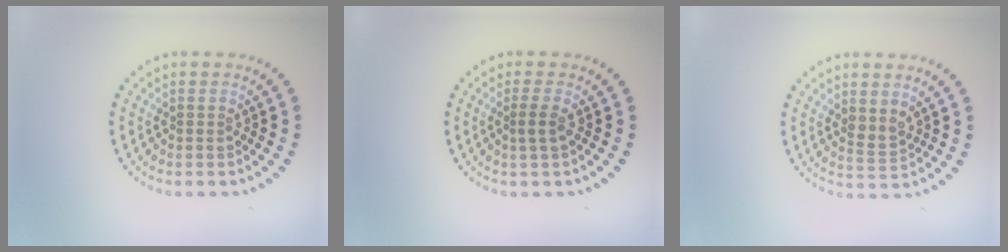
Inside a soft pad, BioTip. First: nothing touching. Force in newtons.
{"total": 1.4, "press": 1.1, "slide": 0.7}
{"total": 1.5, "press": 1.3, "slide": 0.7}